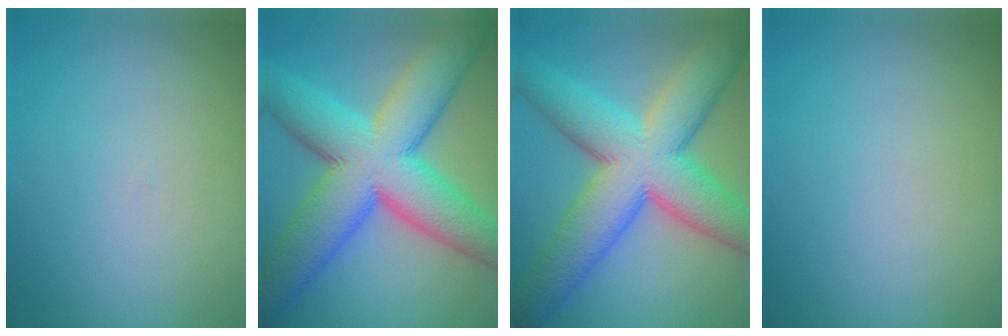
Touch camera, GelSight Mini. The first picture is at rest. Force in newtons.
{"total": 13.9, "press": 13.9, "slide": 0.3}
{"total": 12.5, "press": 12.5, "slide": 0.4}
{"total": 0.0}